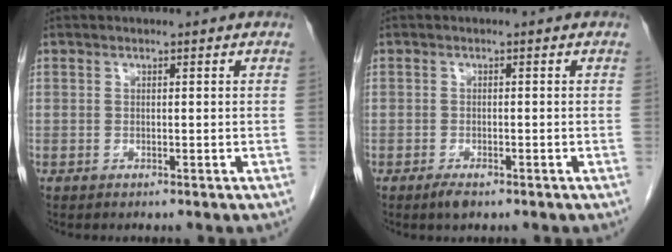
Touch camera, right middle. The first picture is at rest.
{"total": 1.9, "force": [-1.3, 0.7, 1.3], "torque": [-0.026, -0.002, -0.018]}